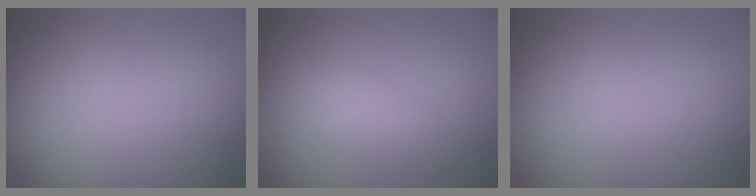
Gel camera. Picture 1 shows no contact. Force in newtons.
{"total": 2.3, "press": 2.3, "slide": 0.2}
{"total": 0.0}